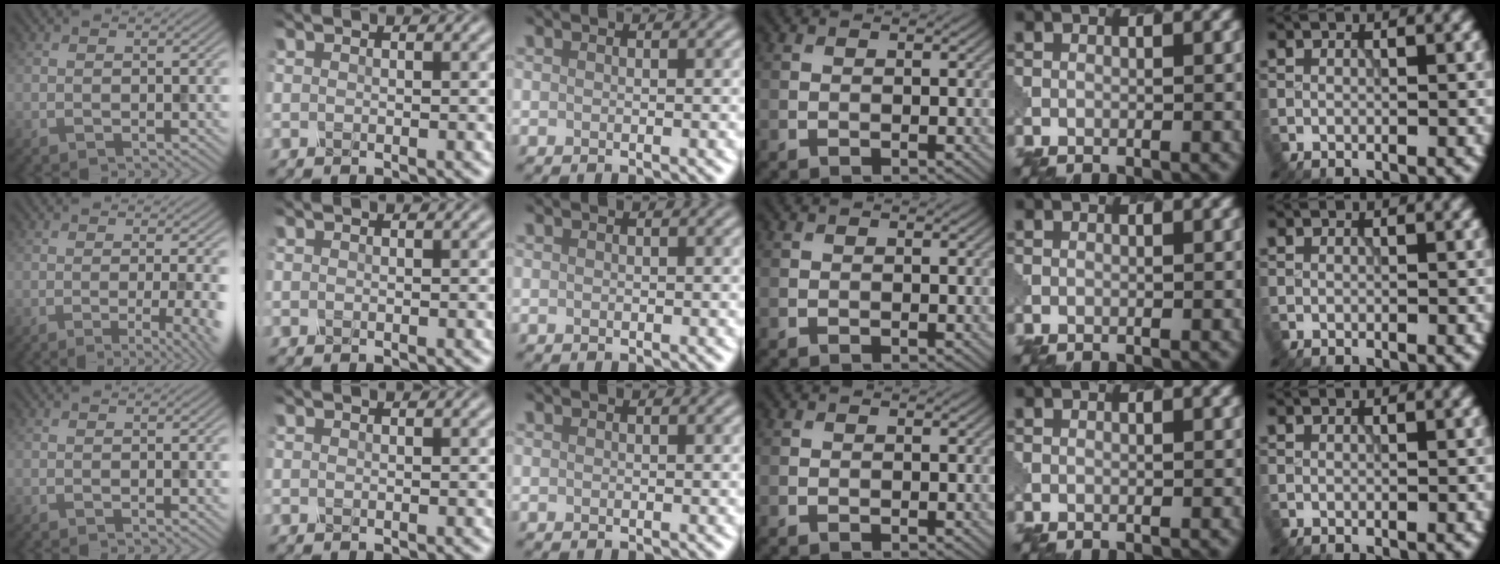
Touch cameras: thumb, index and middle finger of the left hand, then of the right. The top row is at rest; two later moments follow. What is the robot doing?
{"motion": "dispense", "object": "spray bottle"}